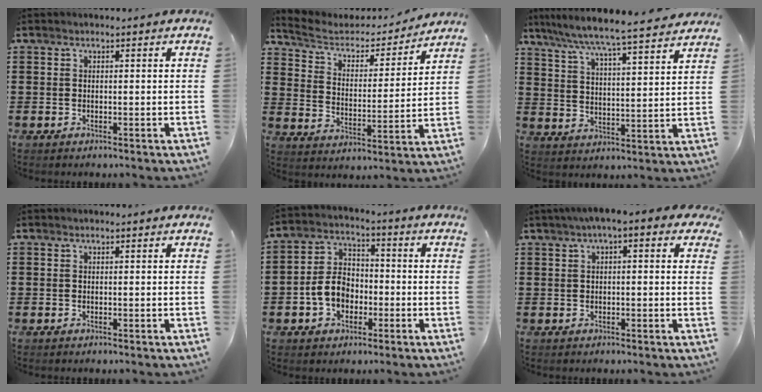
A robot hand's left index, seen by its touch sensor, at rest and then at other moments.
{"total": 4.8, "force": [4.1, 1.8, 1.7], "torque": [-0.058, -0.028, 0.063]}
{"total": 5.9, "force": [5.5, -0.6, 2.1], "torque": [-0.066, -0.039, 0.087]}
{"total": 0.0}
{"total": 6.6, "force": [-2.1, 5.0, 3.8], "torque": [-0.095, 0.011, -0.044]}
{"total": 2.4, "force": [0.4, 0.7, 2.2], "torque": [-0.042, 0.006, 0.003]}